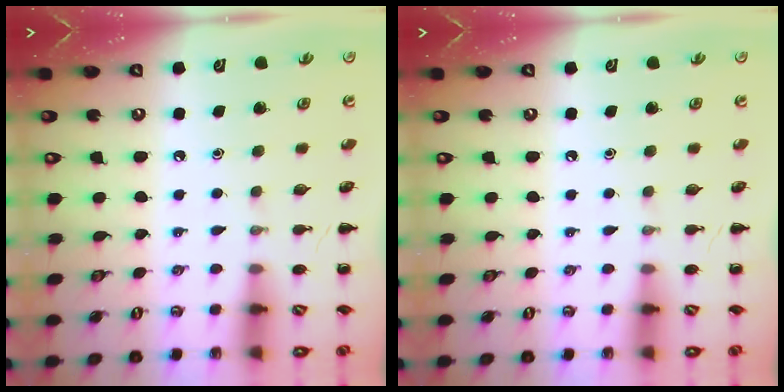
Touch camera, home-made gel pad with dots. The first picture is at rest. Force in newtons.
{"total": 0.0}